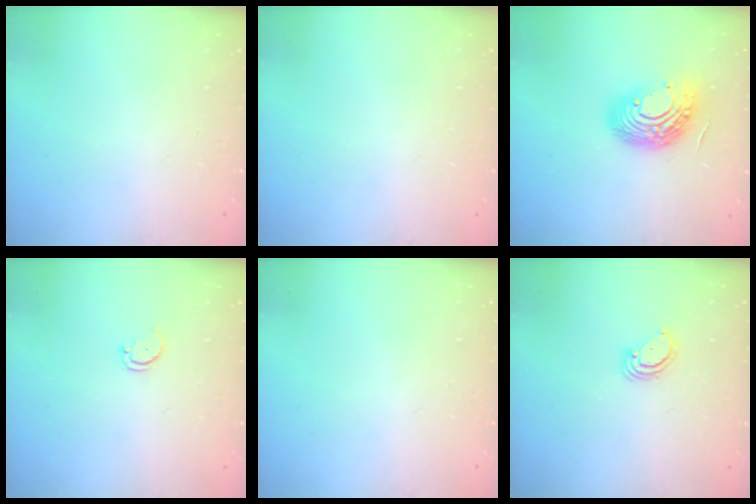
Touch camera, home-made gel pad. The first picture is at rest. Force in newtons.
{"total": 0.0}
{"total": 16.2, "press": 16.1, "slide": 1.2}
{"total": 2.2, "press": 2.2, "slide": 0.2}
{"total": 0.0}
{"total": 2.9, "press": 2.9, "slide": 0.2}